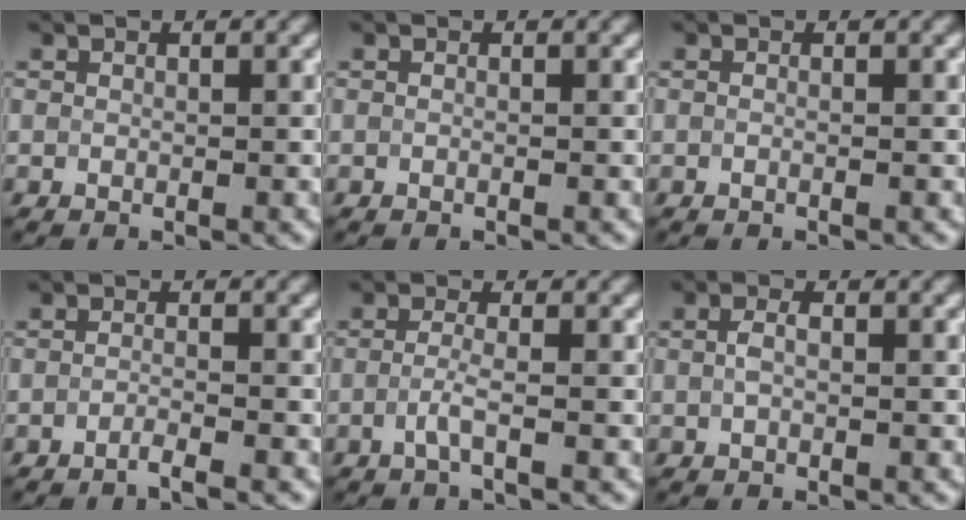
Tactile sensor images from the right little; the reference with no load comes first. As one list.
[{"total": 0.6, "force": [-0.1, 0.3, 0.5], "torque": [-0.008, -0.008, -0.009]}, {"total": 0.9, "force": [0.0, 0.5, 0.8], "torque": [-0.004, -0.012, -0.011]}, {"total": 1.6, "force": [-1.0, 0.3, 1.2], "torque": [-0.013, -0.004, -0.029]}, {"total": 1.9, "force": [-0.7, 0.3, 1.7], "torque": [-0.036, -0.001, -0.018]}, {"total": 1.3, "force": [0.0, 0.6, 1.1], "torque": [-0.028, 0.001, -0.001]}]